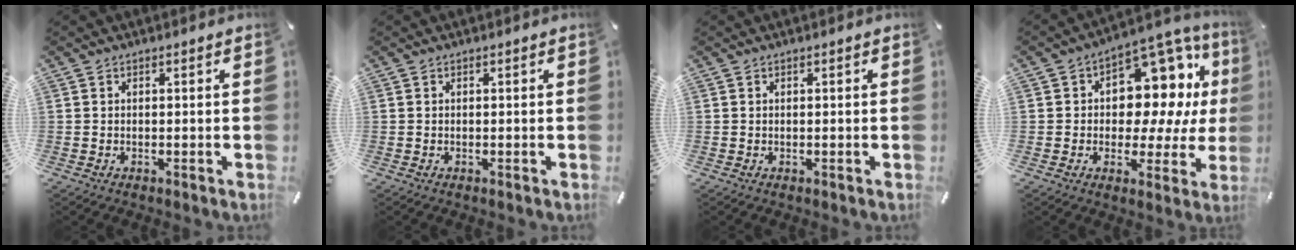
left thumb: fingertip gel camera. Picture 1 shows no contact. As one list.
[{"total": 0.0}, {"total": 0.0}, {"total": 14.3, "force": [4.8, 9.7, 9.3], "torque": [-0.116, -0.049, 0.087]}]